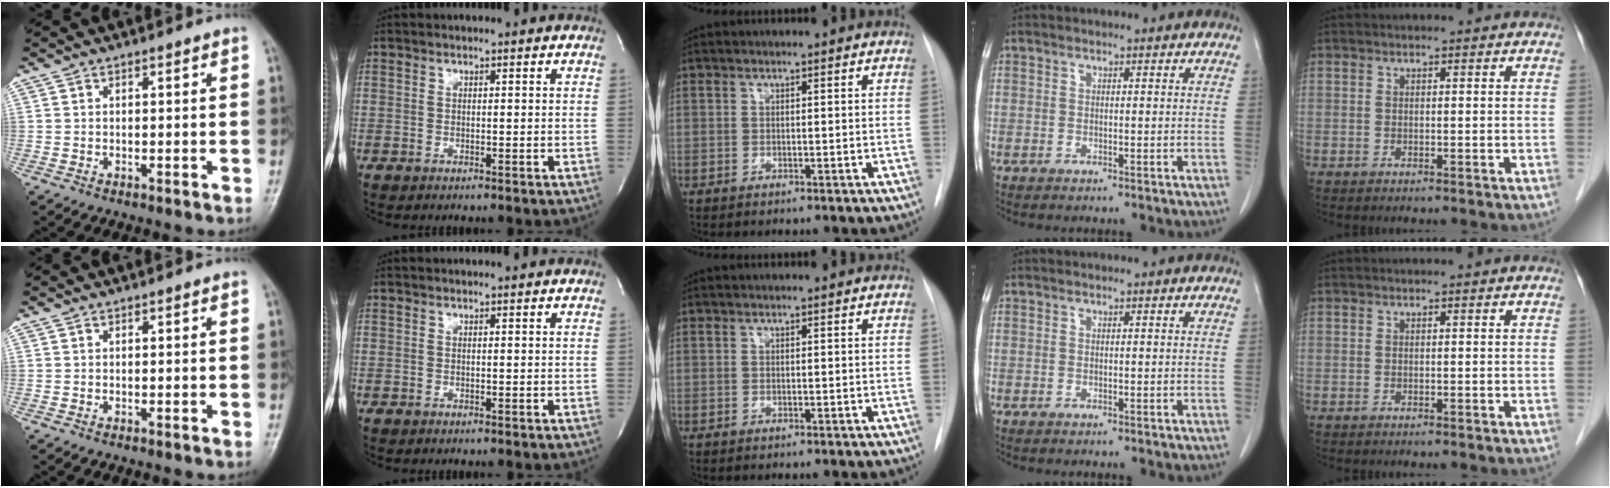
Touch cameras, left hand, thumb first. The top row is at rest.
{}